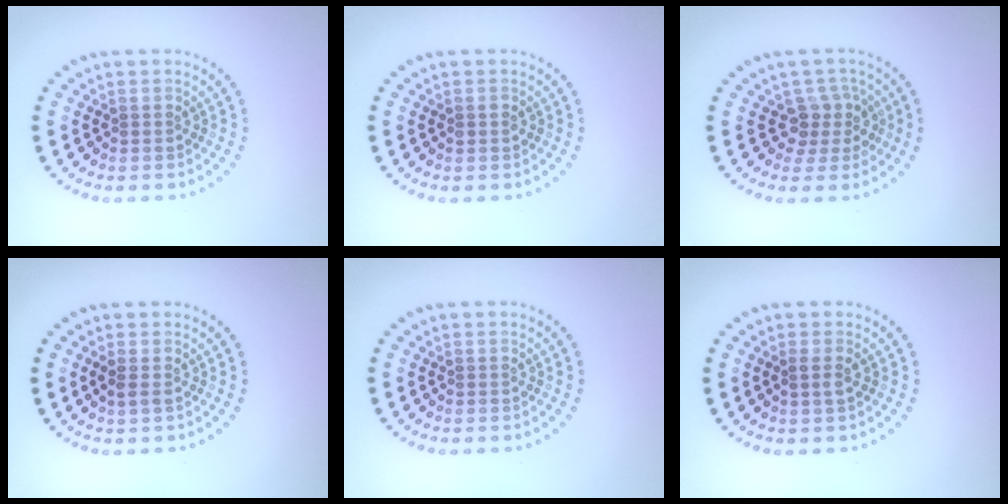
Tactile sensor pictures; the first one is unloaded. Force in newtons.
{"total": 1.0, "press": 1.0, "slide": 0.0}
{"total": 2.6, "press": 2.0, "slide": 1.7}
{"total": 0.9, "press": 0.8, "slide": 0.2}
{"total": 0.0}
{"total": 0.8, "press": 0.8, "slide": 0.3}